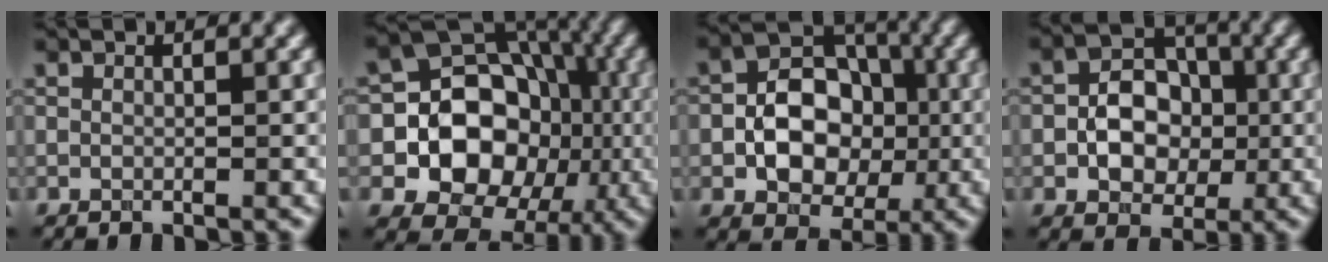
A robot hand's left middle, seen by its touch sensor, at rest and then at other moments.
{"total": 12.6, "force": [-1.9, 10.6, 6.5], "torque": [-0.074, -0.004, -0.058]}
{"total": 7.4, "force": [-1.2, 5.4, 5.0], "torque": [-0.069, 0.007, -0.023]}
{"total": 5.7, "force": [-0.8, 4.1, 3.8], "torque": [-0.052, 0.005, -0.017]}